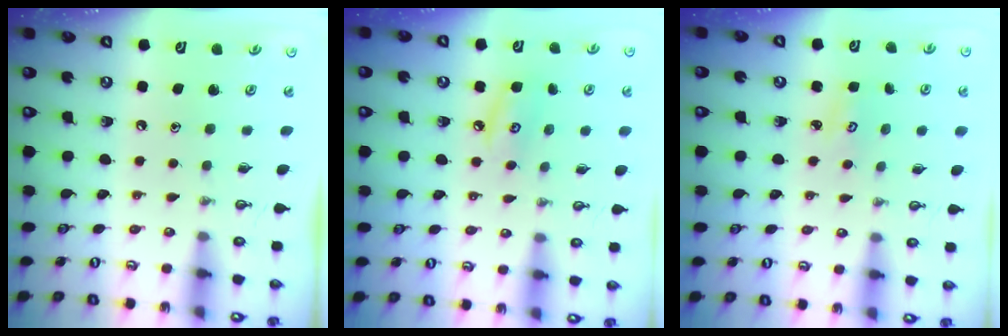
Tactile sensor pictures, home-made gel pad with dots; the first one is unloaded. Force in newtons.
{"total": 7.2, "press": 7.2, "slide": 0.6}
{"total": 2.3, "press": 2.3, "slide": 0.4}